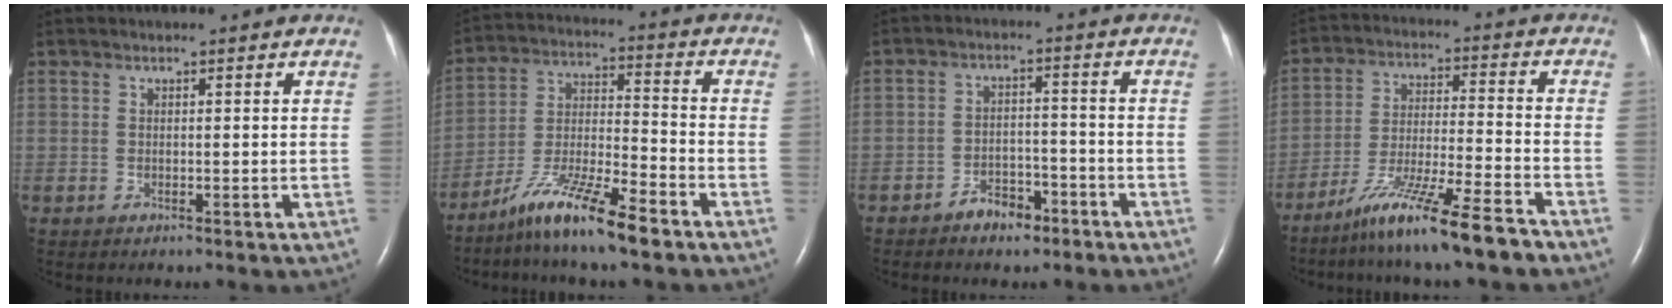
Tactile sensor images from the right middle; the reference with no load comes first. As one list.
[{"total": 11.6, "force": [-8.5, 0.8, 7.8], "torque": [-0.152, -0.016, -0.161]}, {"total": 4.7, "force": [-3.5, 2.3, 2.1], "torque": [-0.032, 0.011, -0.052]}, {"total": 12.3, "force": [-9.3, -0.6, 8.0], "torque": [-0.144, -0.028, -0.168]}]